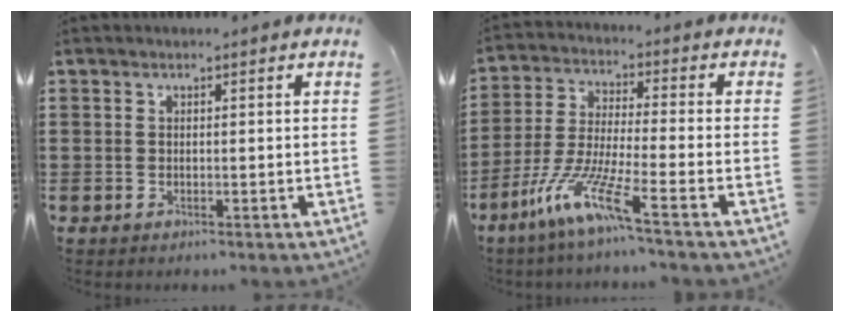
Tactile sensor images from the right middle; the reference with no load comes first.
{"total": 9.8, "force": [-6.5, 0.6, 7.3], "torque": [-0.165, -0.017, -0.133]}